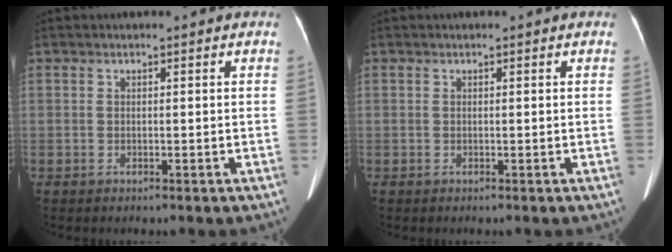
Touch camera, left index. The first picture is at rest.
{"total": 0.0}